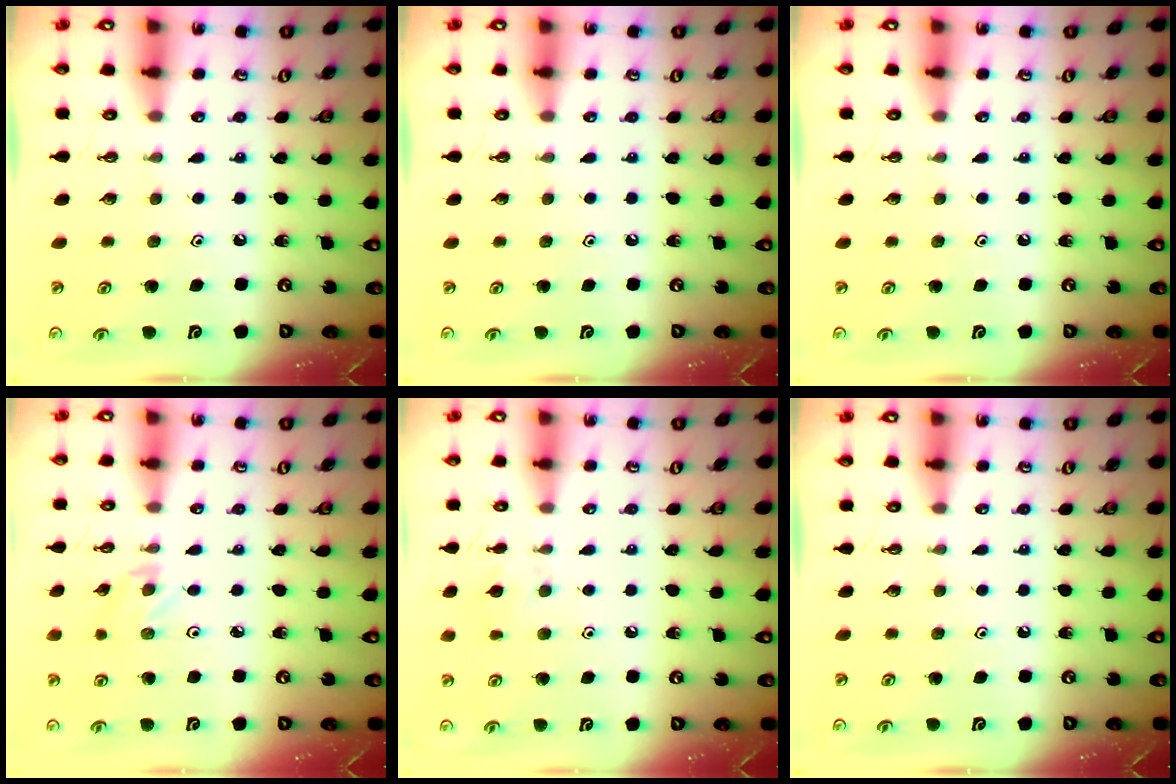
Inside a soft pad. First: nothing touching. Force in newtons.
{"total": 0.0}
{"total": 0.0}
{"total": 1.2, "press": 1.1, "slide": 0.2}
{"total": 7.5, "press": 7.5, "slide": 0.9}
{"total": 0.0}